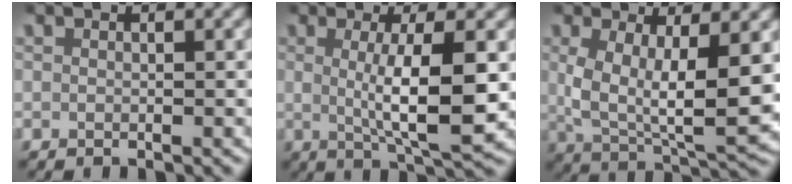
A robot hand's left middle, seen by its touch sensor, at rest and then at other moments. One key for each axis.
{"total": 6.4, "fx": 0.6, "fy": 1.1, "fz": 6.3, "tx": -0.102, "ty": -0.011, "tz": 0.014}
{"total": 8.2, "fx": 0.9, "fy": 4.0, "fz": 7.1, "tx": -0.131, "ty": -0.020, "tz": 0.024}